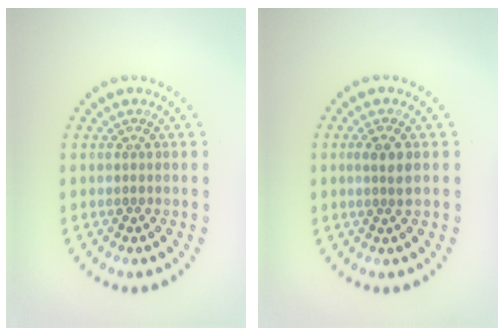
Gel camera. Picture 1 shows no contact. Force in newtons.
{"total": 1.7, "press": 1.5, "slide": 0.8}